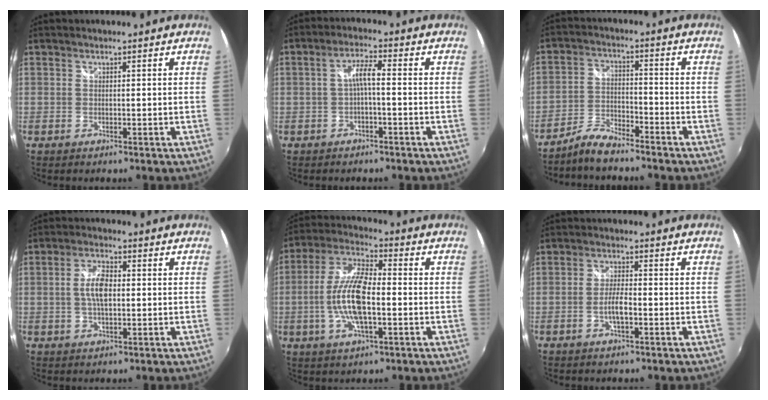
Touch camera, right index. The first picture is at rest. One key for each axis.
{"total": 3.6, "fx": -1.0, "fy": 0.4, "fz": 3.5, "tx": -0.069, "ty": 0.009, "tz": -0.018}
{"total": 6.0, "fx": -5.4, "fy": 1.3, "fz": 2.4, "tx": -0.059, "ty": 0.006, "tz": -0.103}
{"total": 5.9, "fx": 0.0, "fy": 2.7, "fz": 5.3, "tx": -0.102, "ty": 0.006, "tz": 0.001}
{"total": 12.9, "fx": -2.3, "fy": 4.2, "fz": 12.0, "tx": -0.248, "ty": 0.002, "tz": -0.046}
{"total": 3.7, "fx": -1.4, "fy": 0.6, "fz": 3.4, "tx": -0.072, "ty": 0.002, "tz": -0.025}